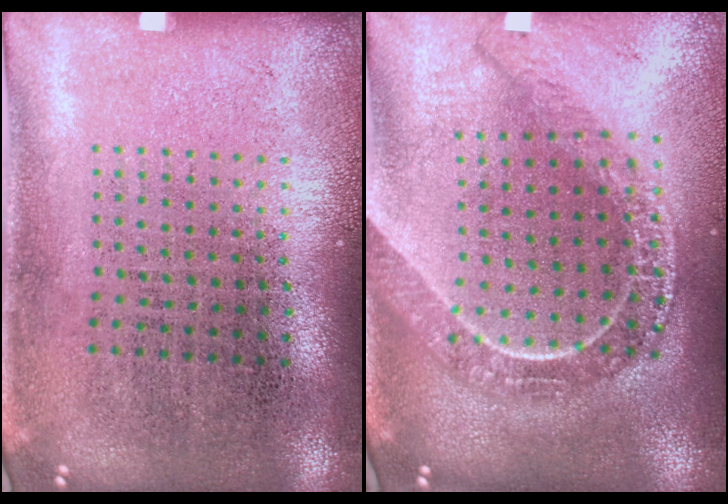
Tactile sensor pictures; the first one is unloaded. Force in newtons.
{"total": 2.2, "press": 1.8, "slide": 1.2}